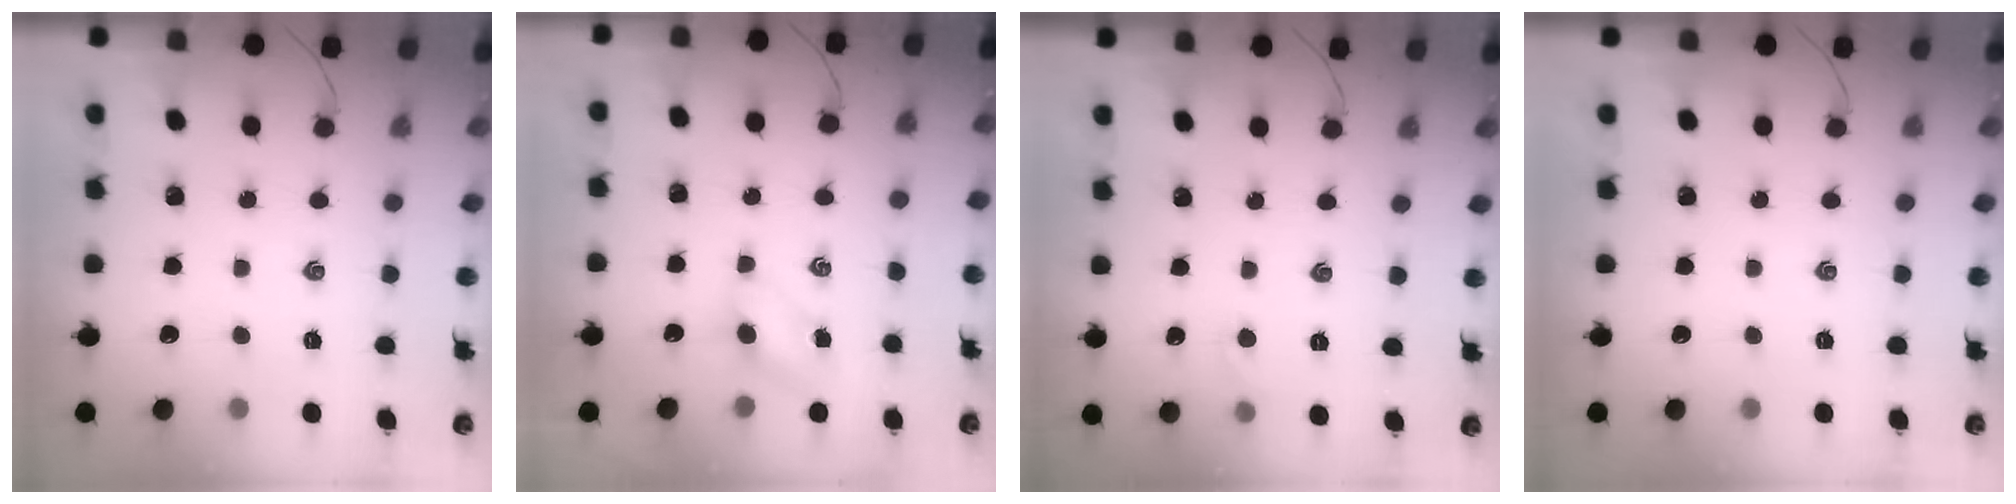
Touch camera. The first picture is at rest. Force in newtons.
{"total": 5.0, "press": 4.9, "slide": 1.1}
{"total": 2.9, "press": 2.8, "slide": 1.0}
{"total": 0.0}